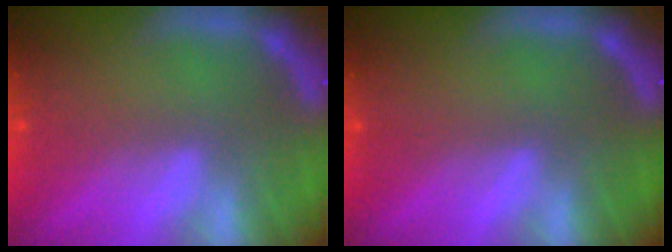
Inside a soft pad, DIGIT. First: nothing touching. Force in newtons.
{"total": 0.0}